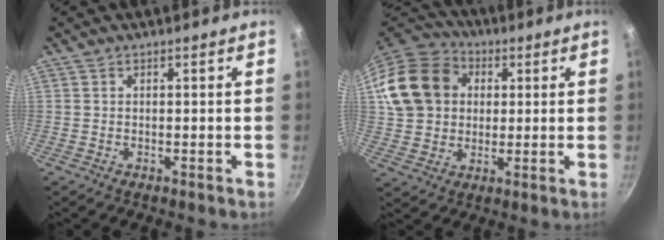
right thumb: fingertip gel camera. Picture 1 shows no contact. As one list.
[{"total": 17.4, "force": [3.9, 14.2, 9.2], "torque": [-0.162, 0.027, 0.066]}]